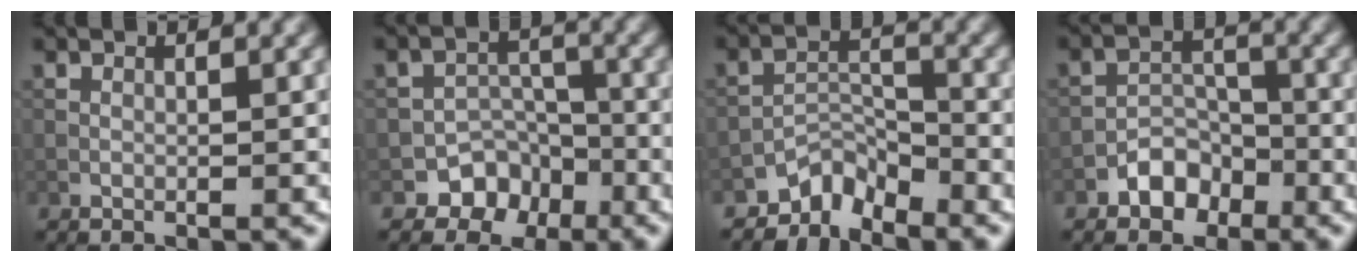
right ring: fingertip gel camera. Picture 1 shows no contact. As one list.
[{"total": 4.1, "force": [-2.7, 3.1, 0.8], "torque": [0.007, 0.011, -0.039]}, {"total": 3.4, "force": [-3.1, 1.2, 0.7], "torque": [-0.004, 0.010, -0.065]}, {"total": 3.1, "force": [-2.1, 2.0, 1.2], "torque": [-0.009, 0.010, -0.038]}]